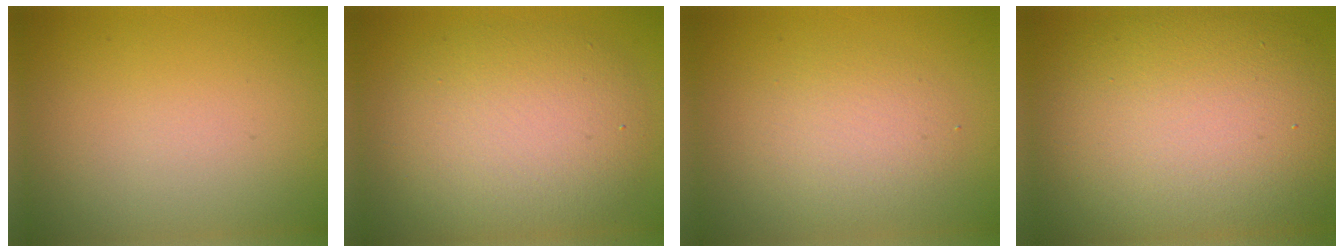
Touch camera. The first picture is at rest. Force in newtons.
{"total": 7.6, "press": 7.6, "slide": 0.6}
{"total": 2.9, "press": 2.9, "slide": 0.3}
{"total": 13.8, "press": 13.8, "slide": 1.1}